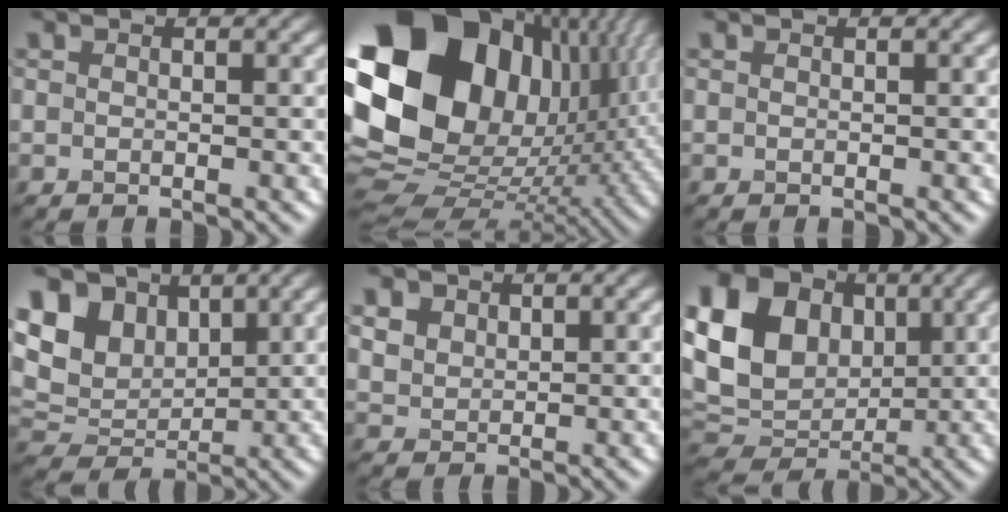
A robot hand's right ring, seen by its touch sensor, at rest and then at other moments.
{"total": 22.9, "force": [4.9, 16.7, 14.8], "torque": [-0.310, -0.014, 0.088]}
{"total": 0.0}
{"total": 9.4, "force": [4.2, 6.6, 5.2], "torque": [-0.126, 0.024, 0.069]}
{"total": 3.7, "force": [2.1, 2.5, 1.6], "torque": [-0.055, 0.007, 0.046]}
{"total": 17.6, "force": [4.1, 14.3, 9.4], "torque": [-0.225, 0.042, 0.058]}